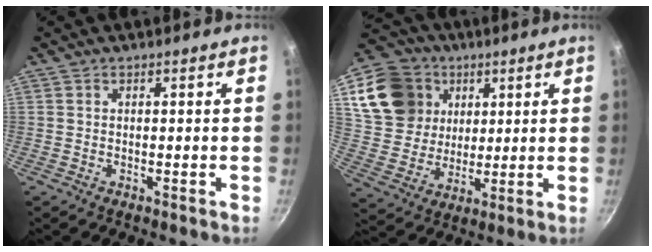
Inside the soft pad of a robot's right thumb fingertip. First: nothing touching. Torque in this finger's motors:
{"motor_torque": [-0.29, 1.67, 0.15, -0.13, 0.06]}